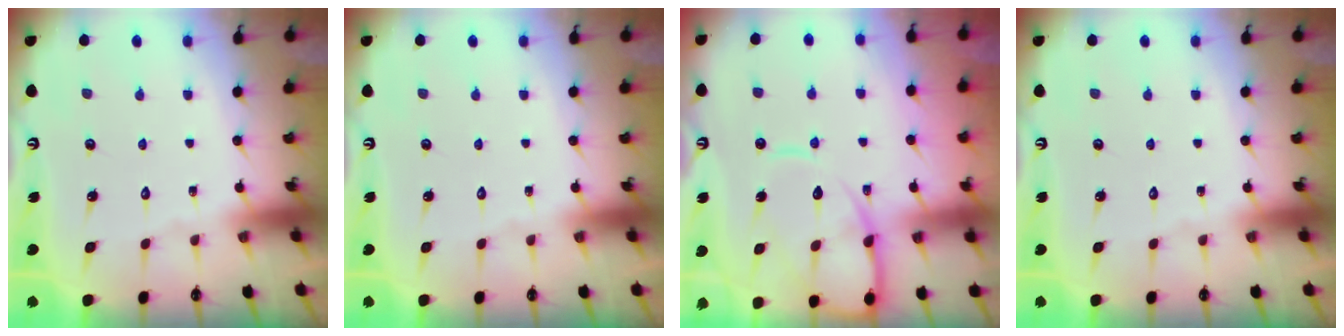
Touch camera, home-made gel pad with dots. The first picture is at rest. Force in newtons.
{"total": 0.0}
{"total": 12.1, "press": 12.0, "slide": 1.6}
{"total": 0.0}